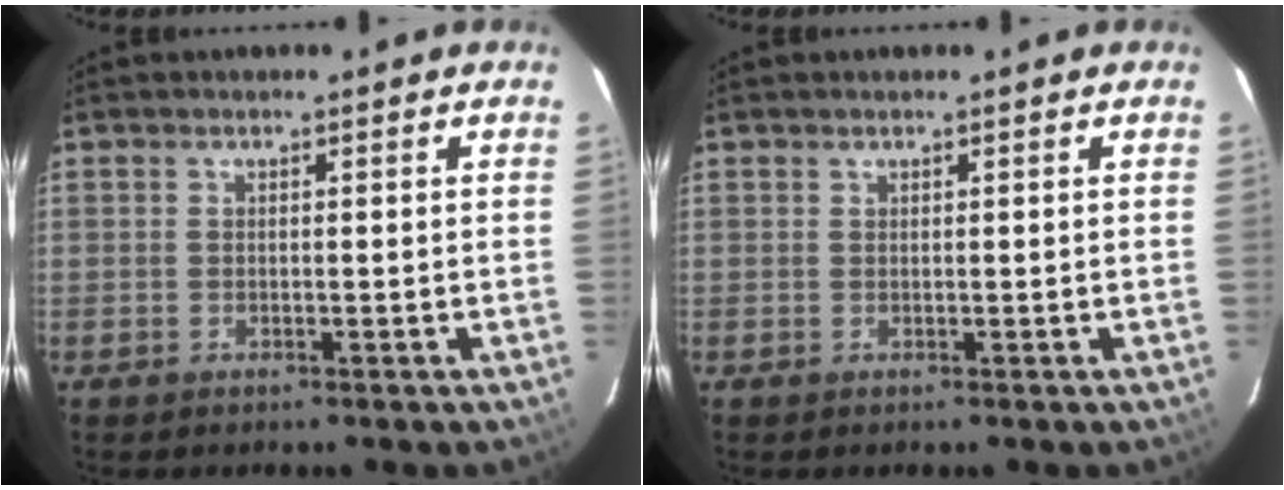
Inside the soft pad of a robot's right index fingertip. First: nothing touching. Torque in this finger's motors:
{"motor_torque": [0.14, 0.09, 0.07, 0.01]}